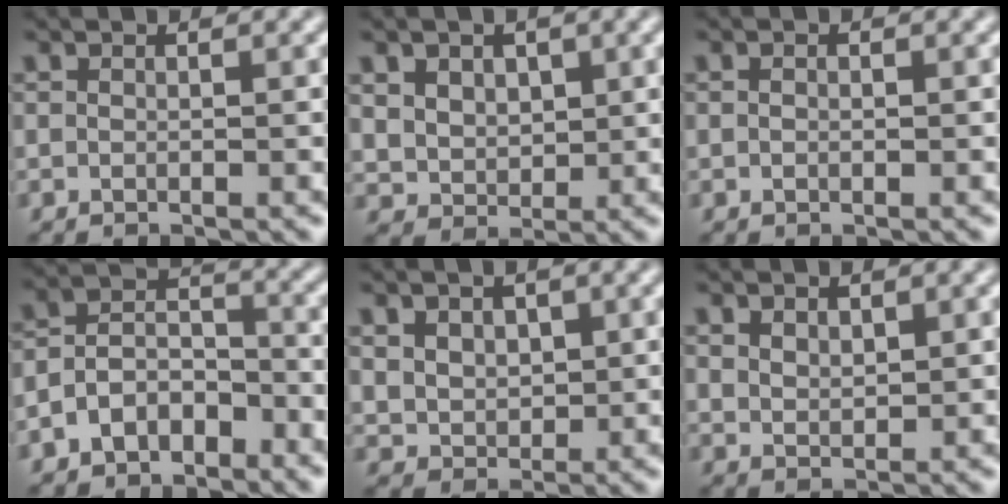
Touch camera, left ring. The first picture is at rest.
{"total": 4.2, "force": [1.6, 3.1, 2.2], "torque": [-0.056, 0.004, 0.031]}
{"total": 0.6, "force": [0.0, 0.4, 0.4], "torque": [-0.007, -0.003, 0.000]}
{"total": 4.8, "force": [-2.6, 3.1, 2.5], "torque": [-0.046, 0.005, -0.055]}
{"total": 3.7, "force": [1.2, 2.7, 2.1], "torque": [-0.043, 0.005, 0.018]}
{"total": 2.0, "force": [1.0, 1.2, 1.2], "torque": [-0.024, -0.004, 0.022]}